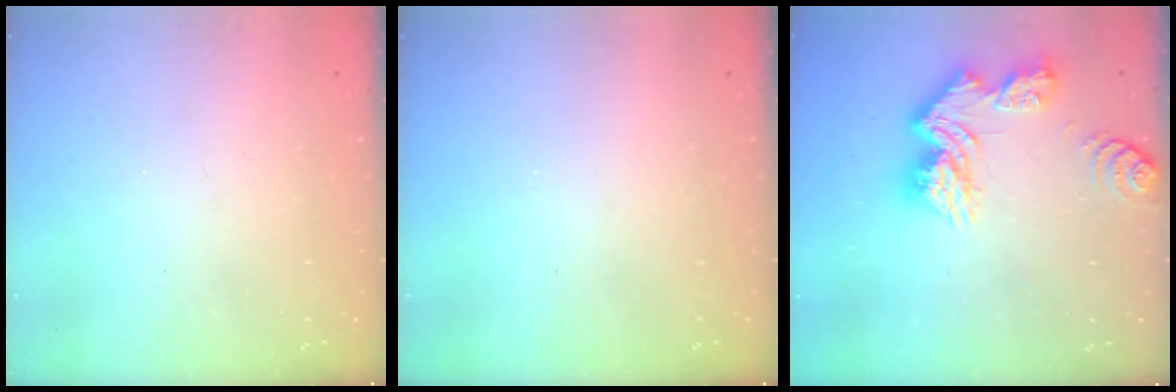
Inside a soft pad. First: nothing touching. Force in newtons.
{"total": 0.0}
{"total": 13.2, "press": 13.2, "slide": 1.2}